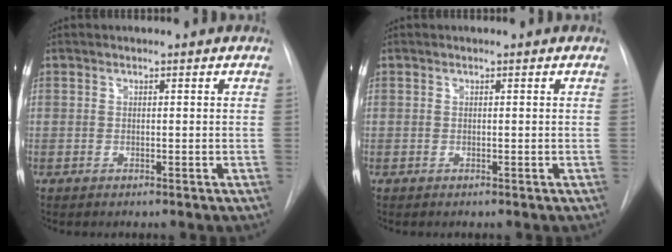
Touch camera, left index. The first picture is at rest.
{"total": 0.0}